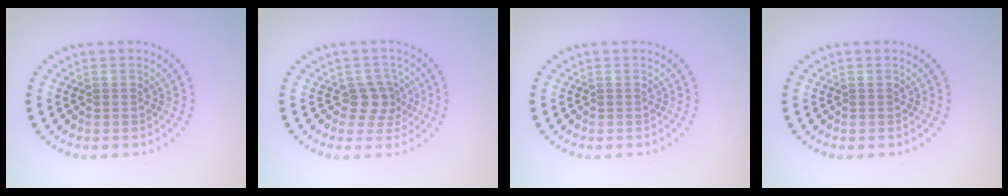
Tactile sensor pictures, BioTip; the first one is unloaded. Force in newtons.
{"total": 2.4, "press": 1.9, "slide": 1.6}
{"total": 0.0}
{"total": 0.0}